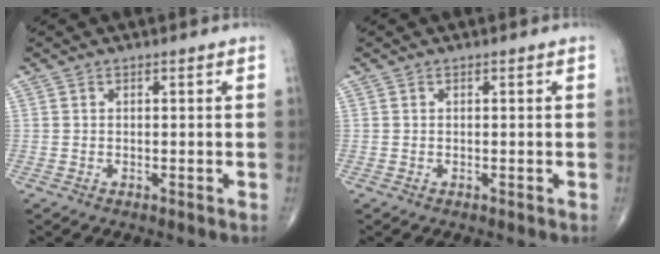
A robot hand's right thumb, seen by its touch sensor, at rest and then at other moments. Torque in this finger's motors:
{"motor_torque": [0.06, 0.06, 0.00, 0.00, 0.01]}